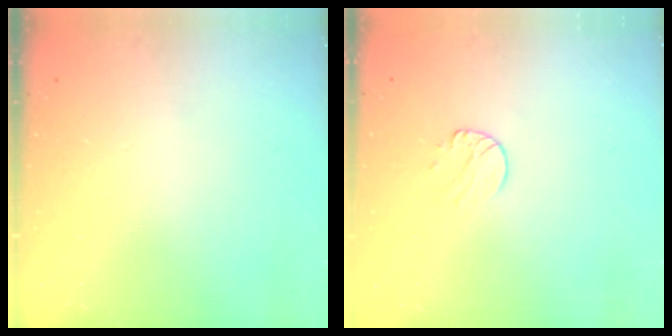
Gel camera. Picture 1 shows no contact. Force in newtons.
{"total": 5.5, "press": 5.5, "slide": 0.6}